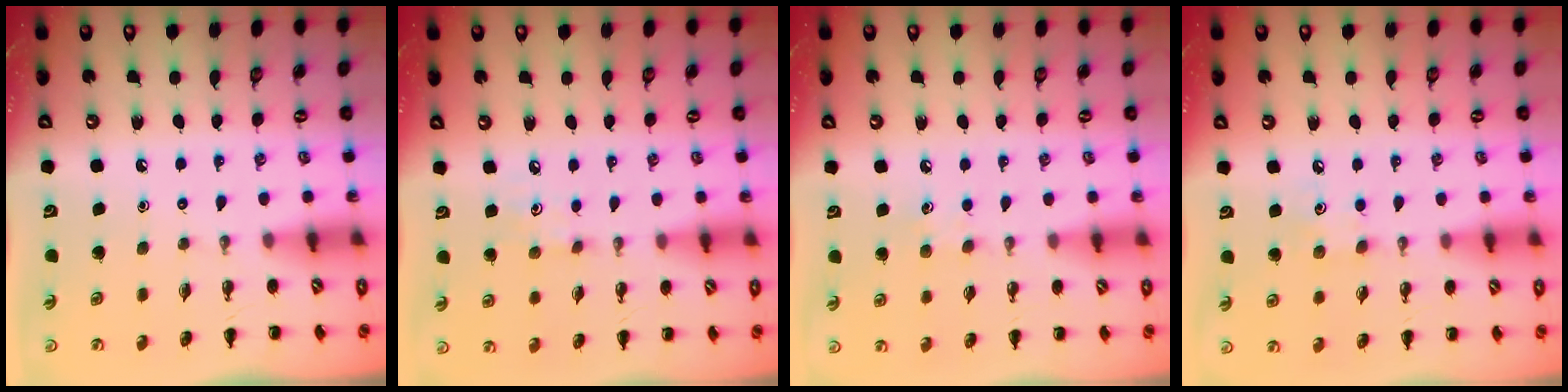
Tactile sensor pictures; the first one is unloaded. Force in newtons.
{"total": 4.3, "press": 4.0, "slide": 1.4}
{"total": 5.0, "press": 4.8, "slide": 1.5}
{"total": 5.9, "press": 5.7, "slide": 1.5}